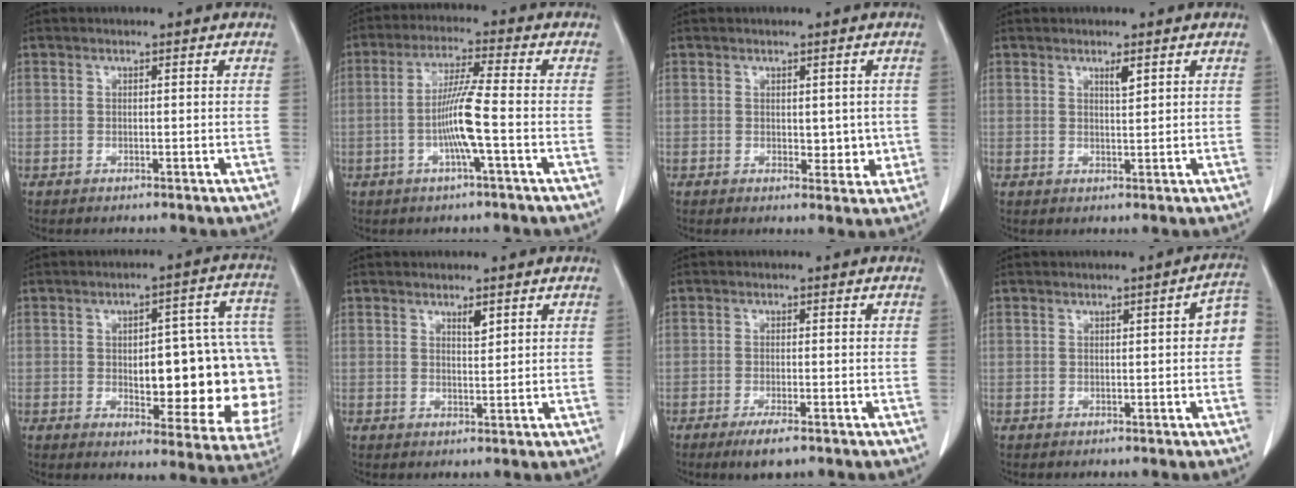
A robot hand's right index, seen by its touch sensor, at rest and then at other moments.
{"total": 7.6, "force": [-1.8, -0.7, 7.3], "torque": [-0.147, 0.000, -0.036]}
{"total": 3.5, "force": [0.1, 2.2, 2.7], "torque": [-0.022, -0.005, 0.007]}
{"total": 1.6, "force": [1.0, 0.2, 1.2], "torque": [-0.024, -0.004, 0.016]}
{"total": 22.2, "force": [-1.6, 7.1, 21.0], "torque": [-0.179, 0.038, 0.004]}
{"total": 1.7, "force": [1.1, 0.4, 1.2], "torque": [-0.022, -0.004, 0.019]}
{"total": 3.6, "force": [-2.4, 0.6, 2.6], "torque": [-0.047, -0.006, -0.040]}
{"total": 3.9, "force": [0.3, 0.9, 3.8], "torque": [-0.040, 0.015, -0.003]}